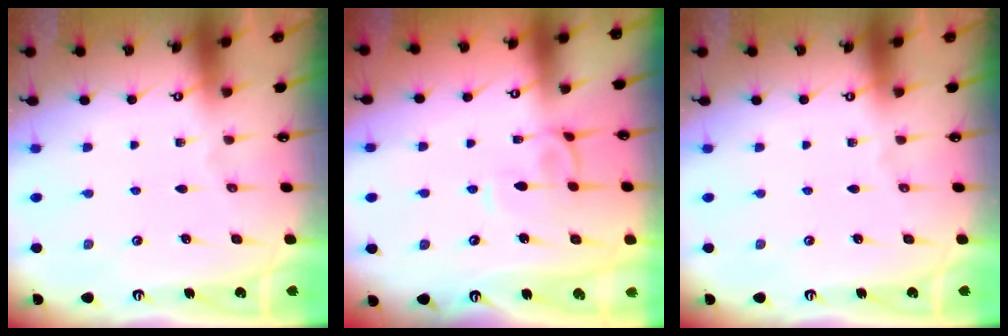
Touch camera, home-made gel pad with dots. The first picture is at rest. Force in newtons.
{"total": 2.4, "press": 2.4, "slide": 0.6}
{"total": 0.0}